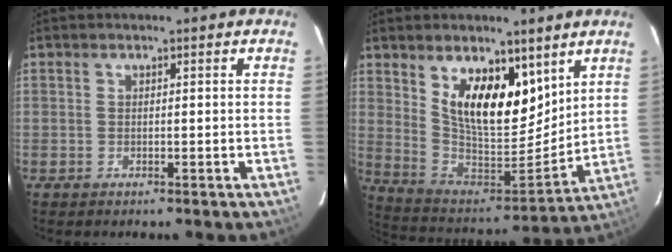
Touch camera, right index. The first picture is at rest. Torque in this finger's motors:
{"motor_torque": [0.29, 0.35, 0.64, 0.16]}